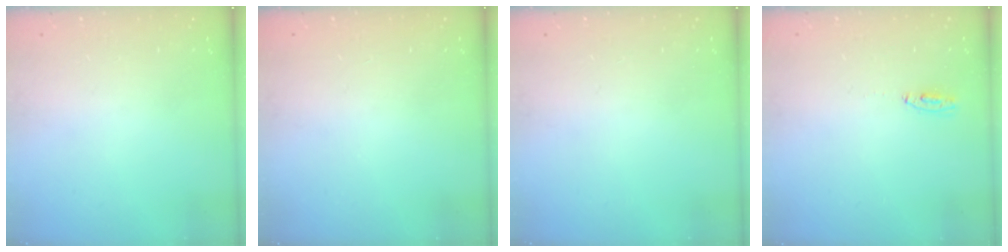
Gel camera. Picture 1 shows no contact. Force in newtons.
{"total": 0.0}
{"total": 0.0}
{"total": 3.4, "press": 3.0, "slide": 1.6}